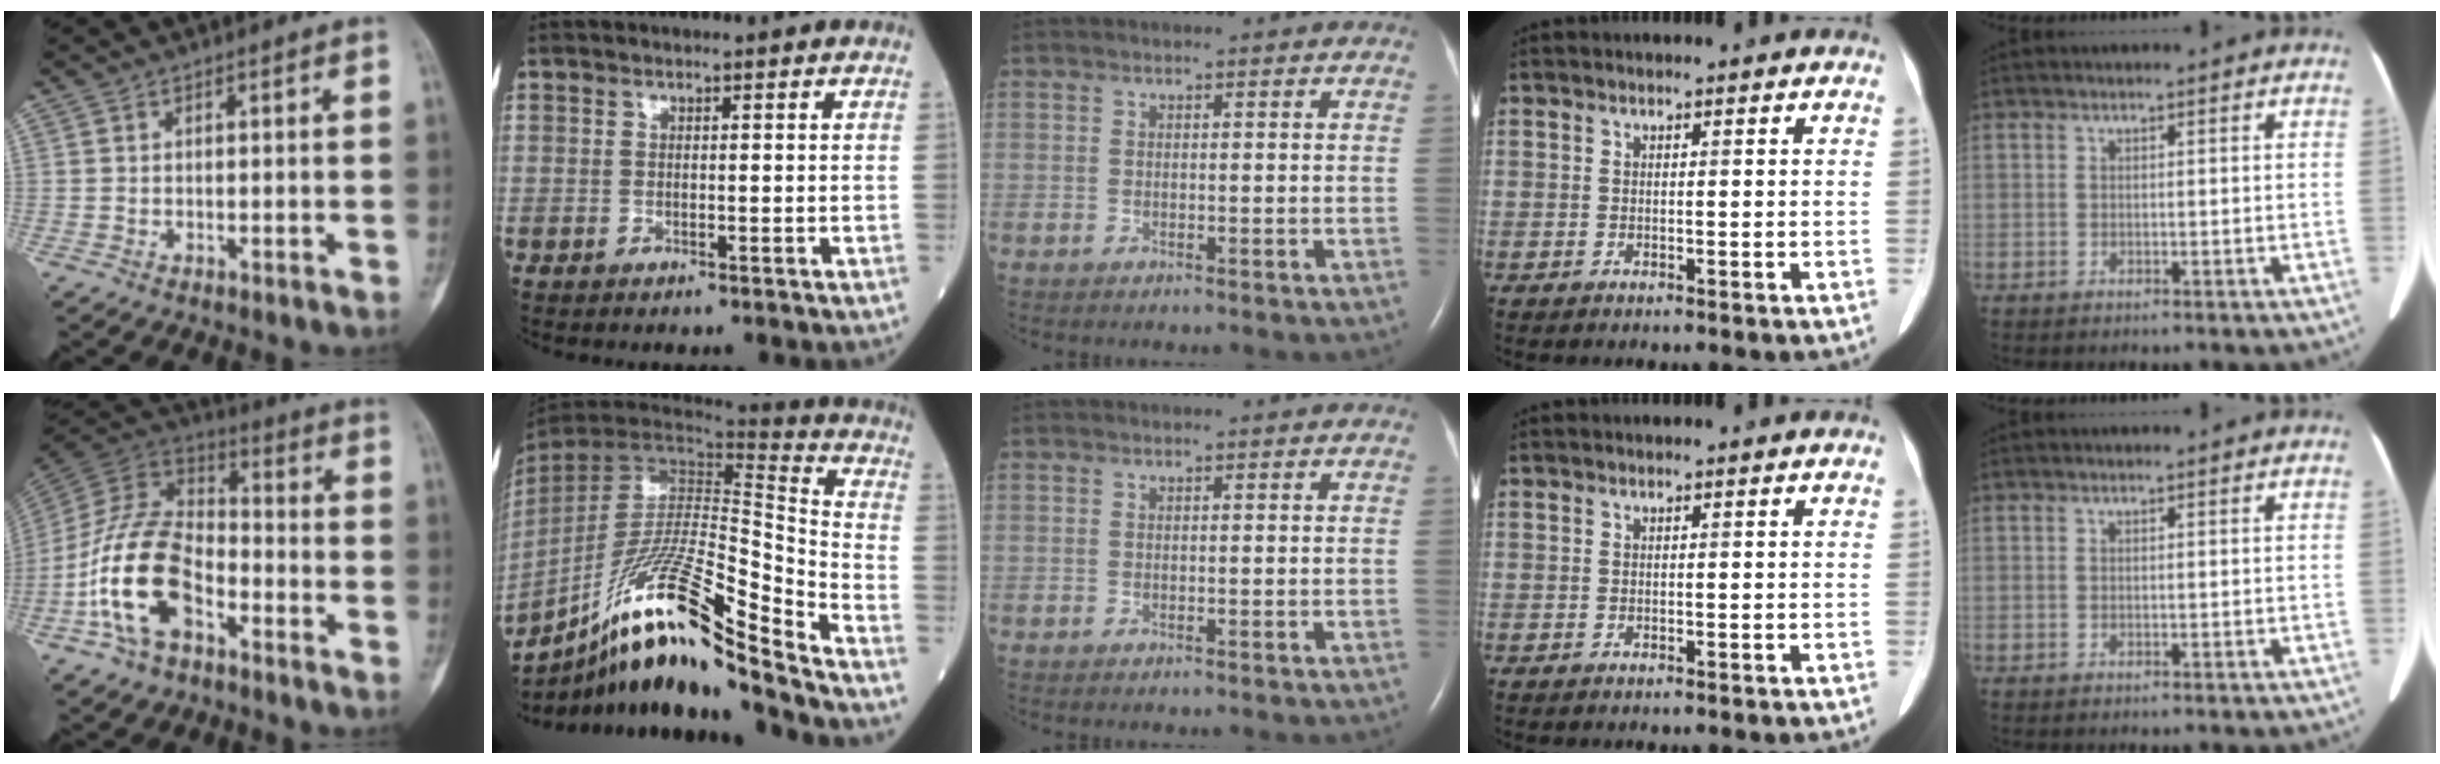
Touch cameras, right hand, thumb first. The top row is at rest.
{"thumb": {"total": 17.7, "force": [-7.1, 10.0, 12.7], "torque": [-0.239, 0.056, -0.140]}, "index": {"total": 22.9, "force": [-16.7, 0.4, 15.7], "torque": [-0.295, -0.020, -0.306]}}